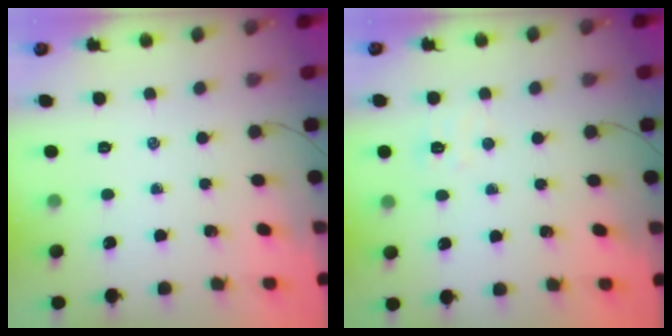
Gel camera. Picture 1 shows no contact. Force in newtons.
{"total": 4.1, "press": 3.9, "slide": 1.1}